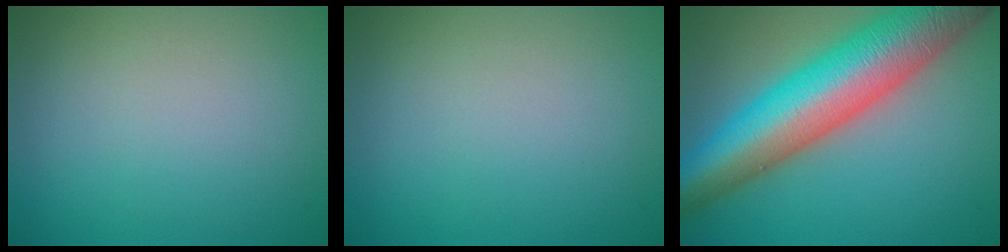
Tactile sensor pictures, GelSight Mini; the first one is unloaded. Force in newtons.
{"total": 0.0}
{"total": 12.5, "press": 12.5, "slide": 0.3}